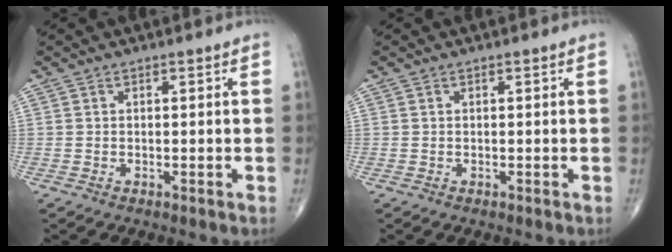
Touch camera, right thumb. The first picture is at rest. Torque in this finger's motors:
{"motor_torque": [0.27, -0.48, -0.48, -0.21, -0.02]}